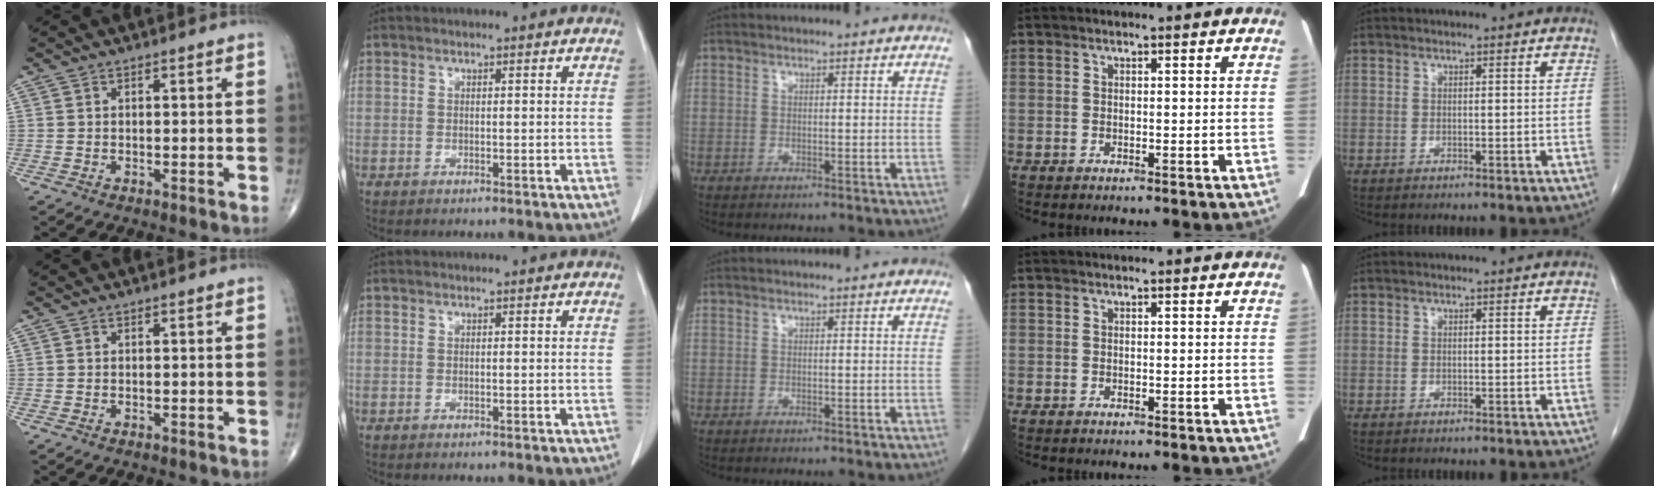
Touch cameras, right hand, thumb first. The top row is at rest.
{}